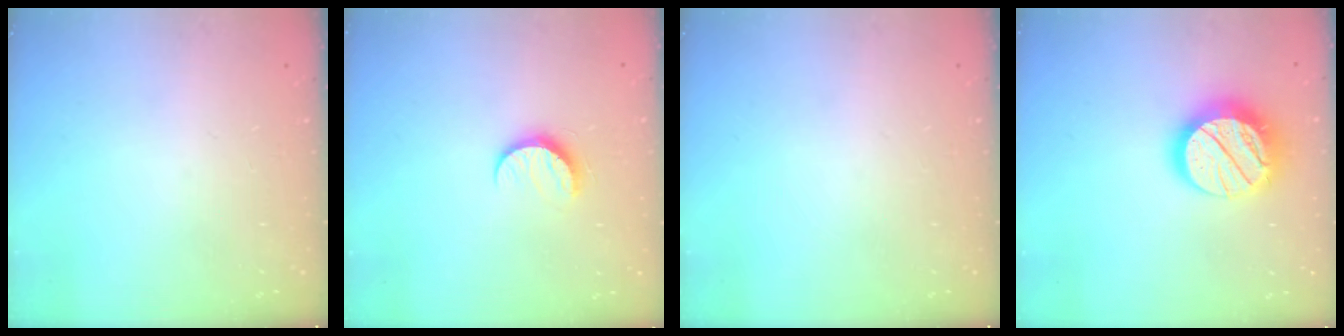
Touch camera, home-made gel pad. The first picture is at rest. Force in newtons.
{"total": 6.8, "press": 6.8, "slide": 0.5}
{"total": 0.0}
{"total": 19.2, "press": 19.1, "slide": 1.4}